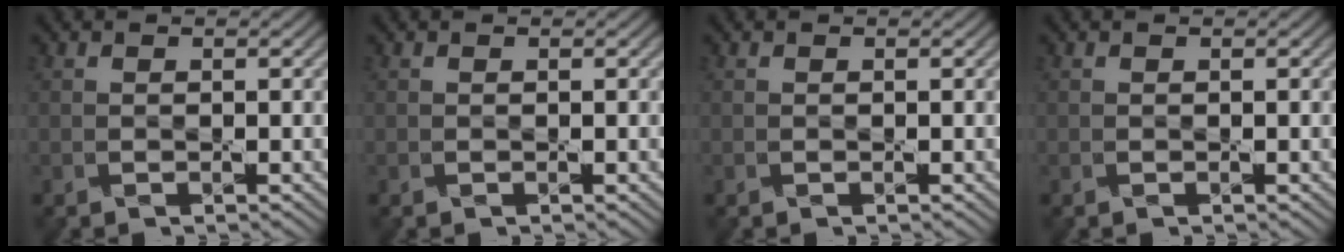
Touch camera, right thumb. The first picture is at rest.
{"total": 0.0}
{"total": 0.0}
{"total": 0.0}